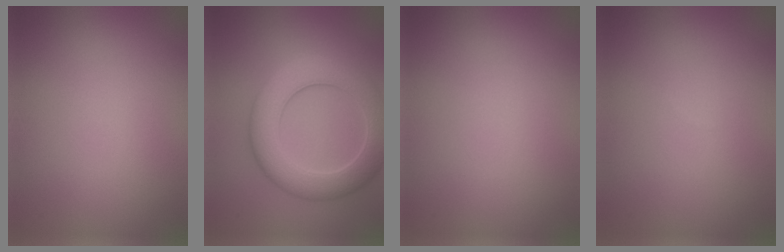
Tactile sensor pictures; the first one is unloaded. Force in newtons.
{"total": 7.0, "press": 7.0, "slide": 0.3}
{"total": 0.0}
{"total": 0.0}